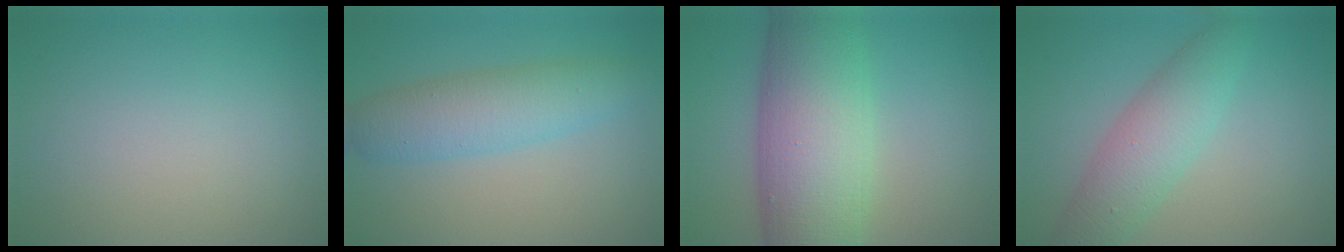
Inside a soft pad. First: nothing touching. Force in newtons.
{"total": 5.1, "press": 5.0, "slide": 0.2}
{"total": 12.4, "press": 12.4, "slide": 0.4}
{"total": 4.9, "press": 4.9, "slide": 0.2}